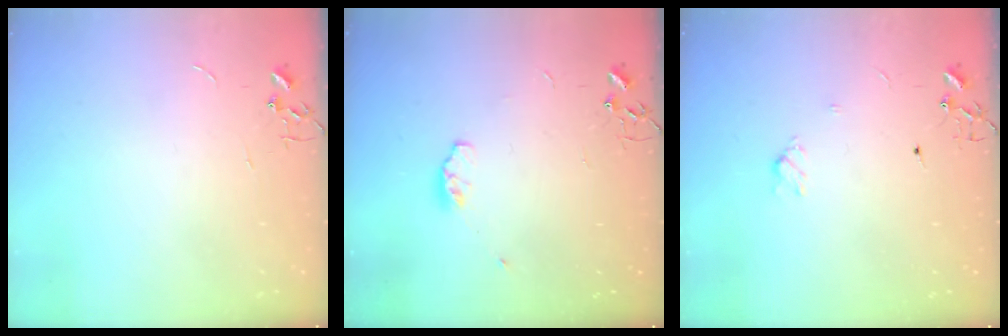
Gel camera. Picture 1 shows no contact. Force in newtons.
{"total": 4.9, "press": 4.8, "slide": 1.1}
{"total": 4.4, "press": 4.4, "slide": 0.6}